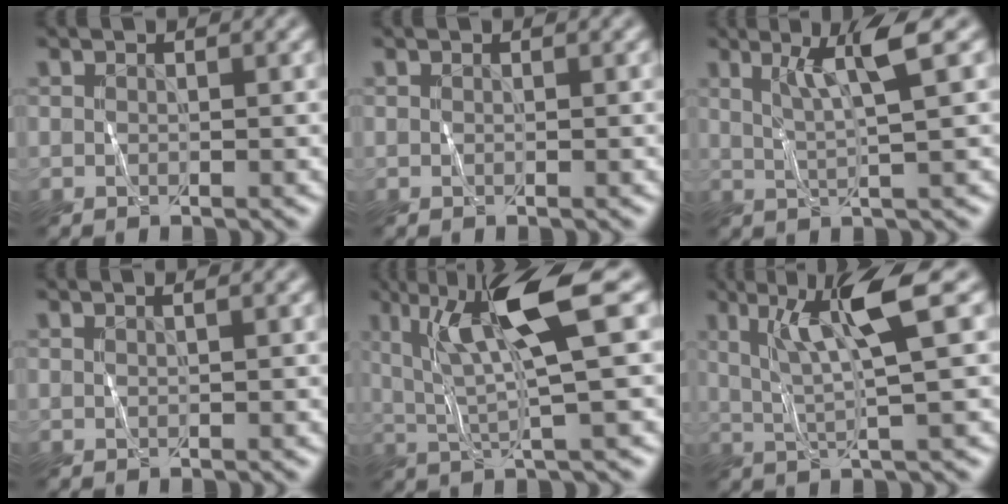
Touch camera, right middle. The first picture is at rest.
{"total": 0.0}
{"total": 4.1, "force": [1.8, 0.3, 3.7], "torque": [-0.064, 0.001, 0.036]}
{"total": 0.9, "force": [0.6, 0.4, 0.6], "torque": [0.001, 0.005, 0.001]}
{"total": 8.1, "force": [2.6, 1.0, 7.7], "torque": [-0.136, 0.007, 0.050]}
{"total": 5.9, "force": [2.0, 0.5, 5.5], "torque": [-0.107, 0.007, 0.042]}